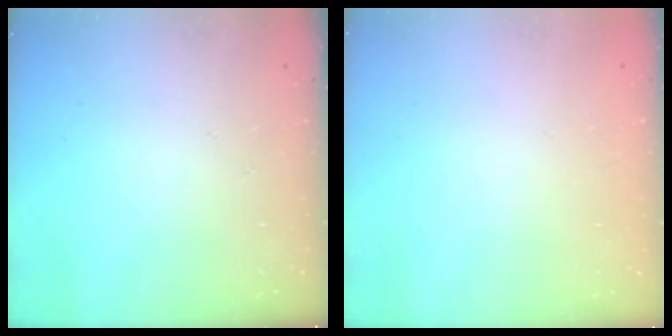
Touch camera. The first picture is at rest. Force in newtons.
{"total": 2.0, "press": 2.0, "slide": 0.1}